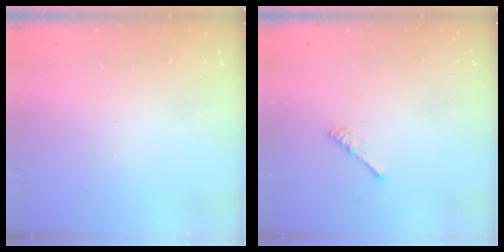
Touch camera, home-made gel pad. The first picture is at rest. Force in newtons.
{"total": 3.0, "press": 2.9, "slide": 0.5}